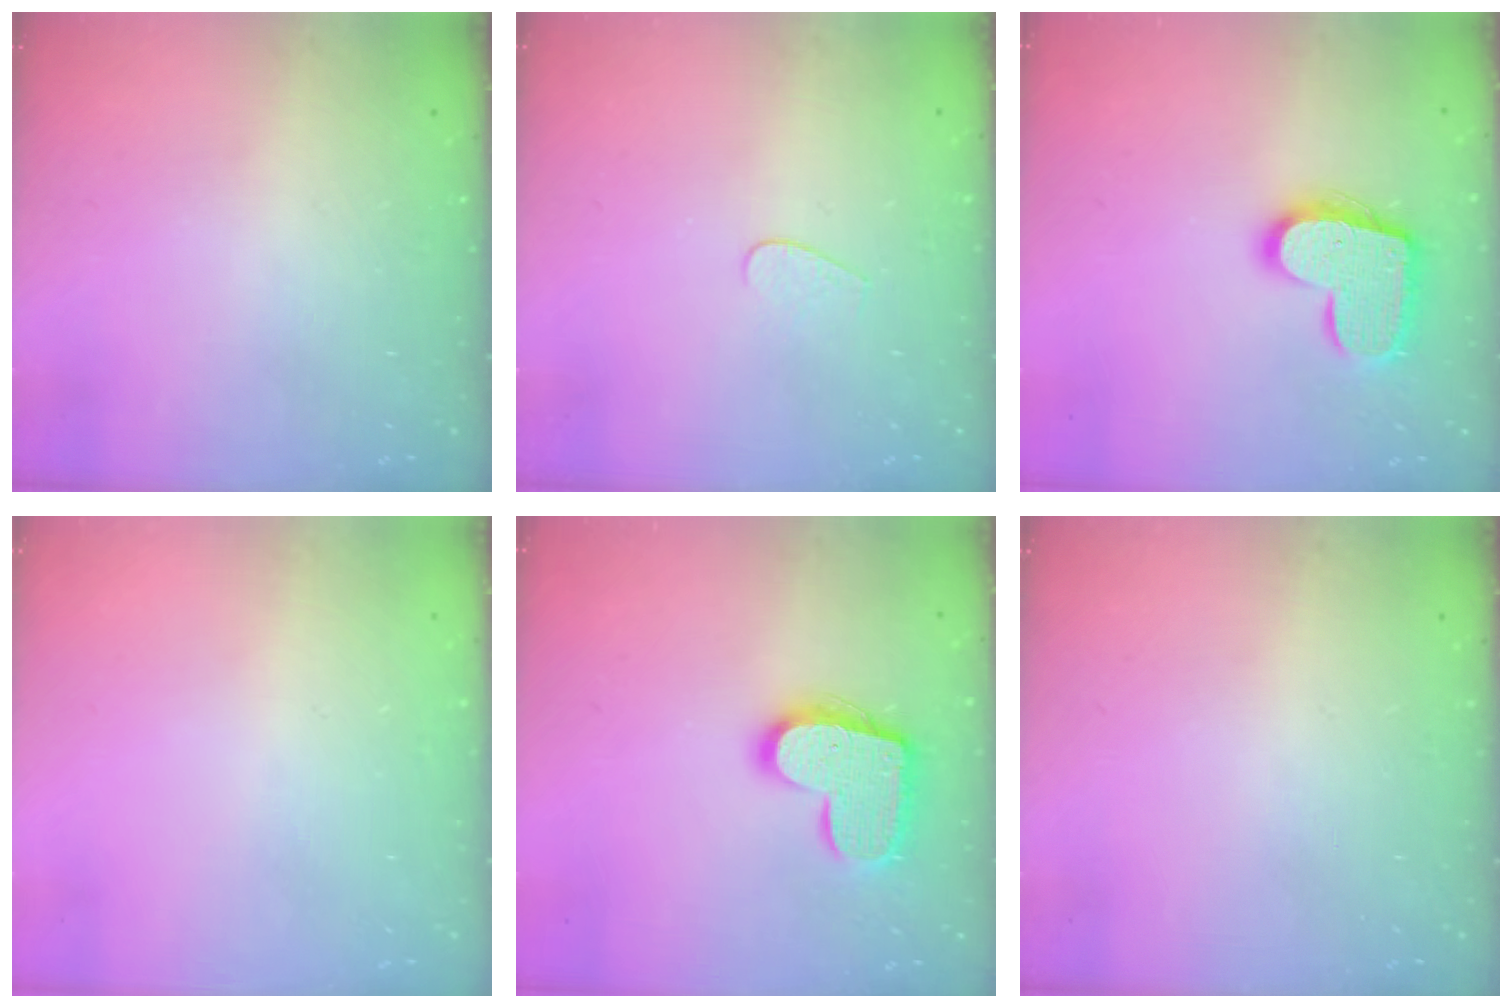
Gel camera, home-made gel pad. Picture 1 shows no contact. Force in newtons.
{"total": 3.5, "press": 3.5, "slide": 0.3}
{"total": 15.0, "press": 15.0, "slide": 0.7}
{"total": 0.6, "press": 0.6, "slide": 0.2}
{"total": 15.0, "press": 15.0, "slide": 0.7}
{"total": 0.0}